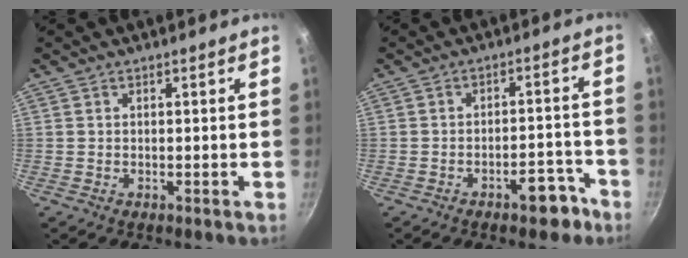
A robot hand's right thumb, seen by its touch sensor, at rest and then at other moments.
{"total": 6.4, "force": [-4.1, 2.9, 3.9], "torque": [-0.026, 0.045, -0.043]}